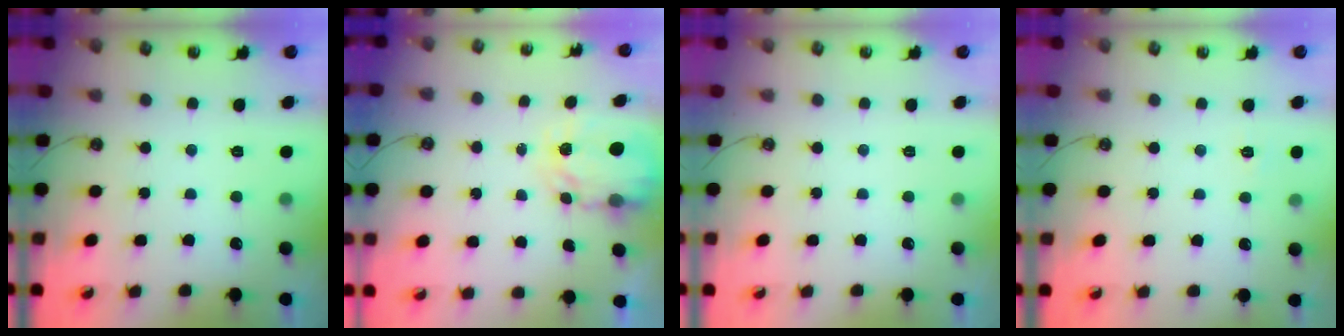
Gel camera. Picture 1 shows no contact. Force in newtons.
{"total": 3.8, "press": 3.8, "slide": 0.1}
{"total": 0.0}
{"total": 2.7, "press": 2.7, "slide": 0.4}